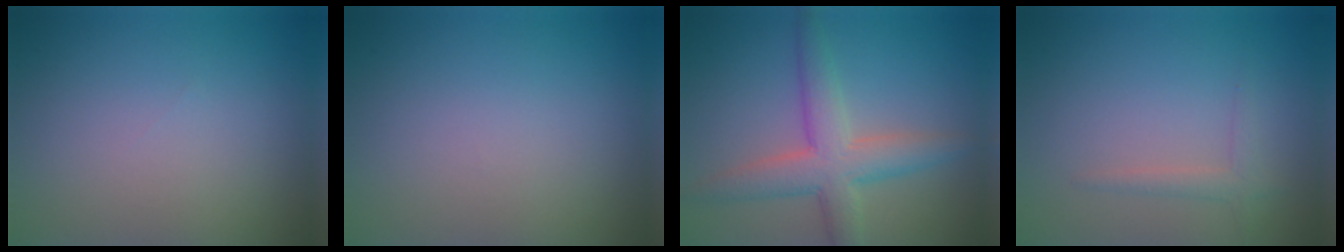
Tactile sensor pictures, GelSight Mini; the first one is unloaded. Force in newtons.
{"total": 0.0}
{"total": 5.6, "press": 5.5, "slide": 0.3}
{"total": 1.4, "press": 1.4, "slide": 0.1}